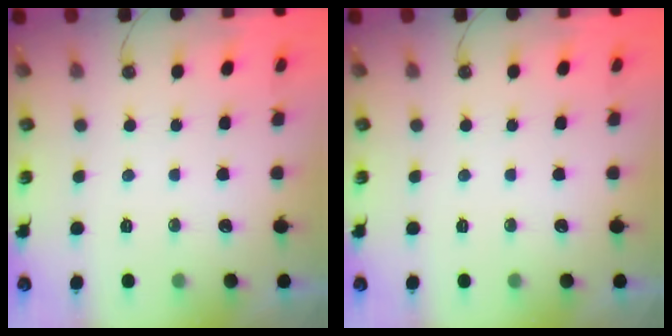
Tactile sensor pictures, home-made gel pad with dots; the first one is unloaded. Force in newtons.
{"total": 0.0}